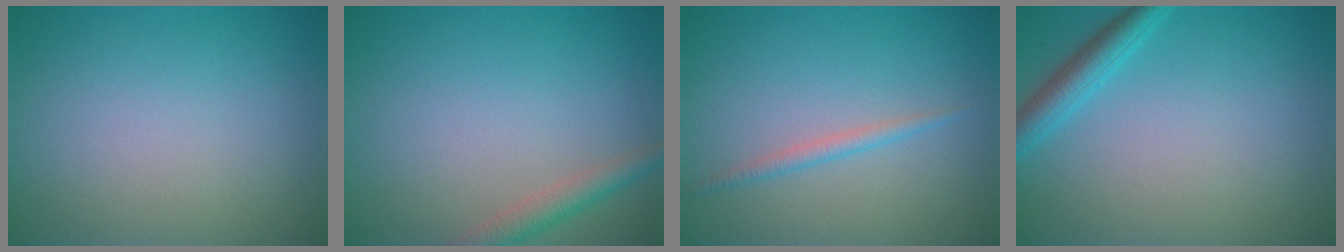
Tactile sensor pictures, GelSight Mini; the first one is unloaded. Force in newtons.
{"total": 2.2, "press": 2.2, "slide": 0.1}
{"total": 1.2, "press": 1.2, "slide": 0.1}
{"total": 2.7, "press": 2.7, "slide": 0.1}